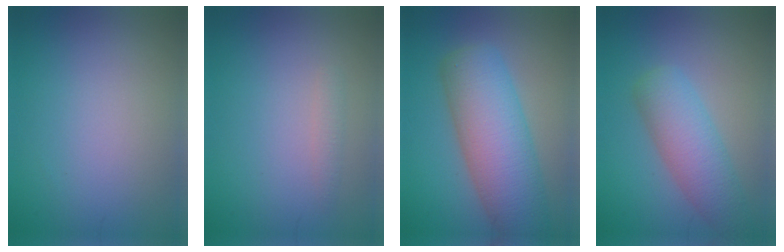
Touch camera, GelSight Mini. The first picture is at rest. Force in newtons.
{"total": 0.9, "press": 0.9, "slide": 0.0}
{"total": 8.6, "press": 8.6, "slide": 0.7}
{"total": 4.9, "press": 4.9, "slide": 0.3}